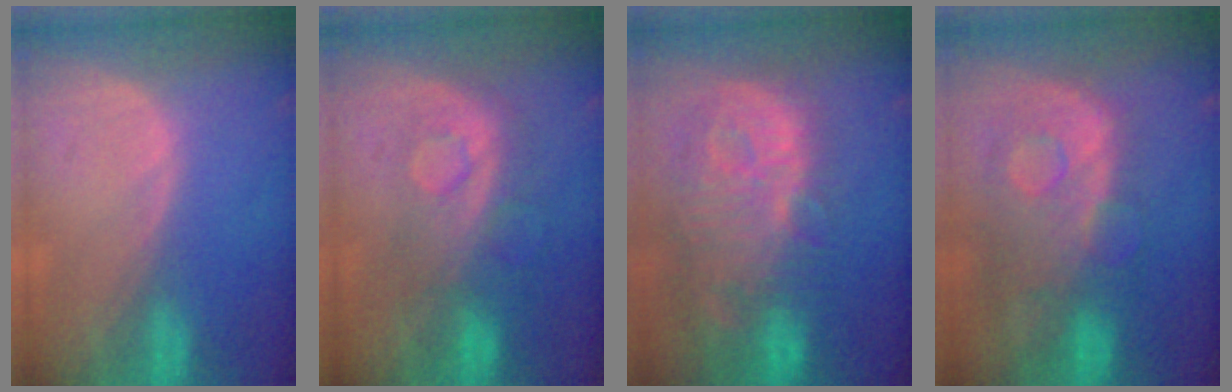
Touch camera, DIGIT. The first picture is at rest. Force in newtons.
{"total": 7.7, "press": 7.6, "slide": 1.5}
{"total": 13.7, "press": 11.9, "slide": 6.8}
{"total": 11.2, "press": 9.7, "slide": 5.5}